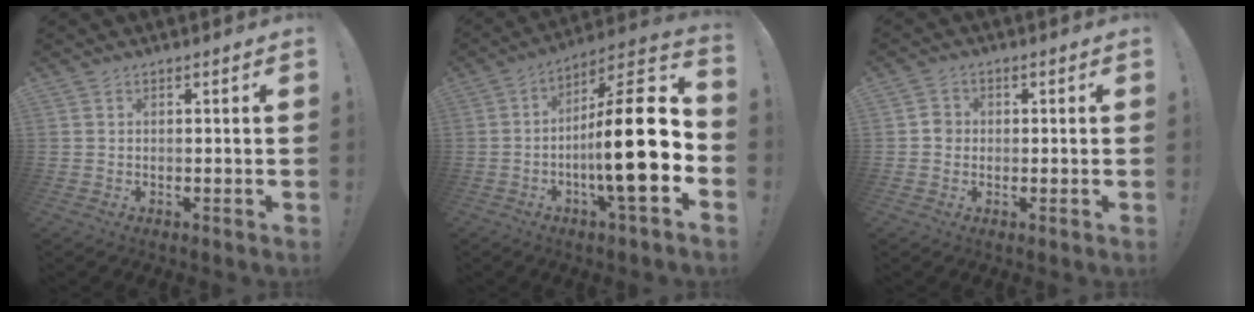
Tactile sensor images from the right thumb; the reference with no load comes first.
{"total": 22.5, "force": [-3.8, 4.6, 21.7], "torque": [-0.359, 0.016, -0.069]}
{"total": 3.2, "force": [-0.6, 2.8, 1.3], "torque": [-0.008, 0.007, -0.014]}